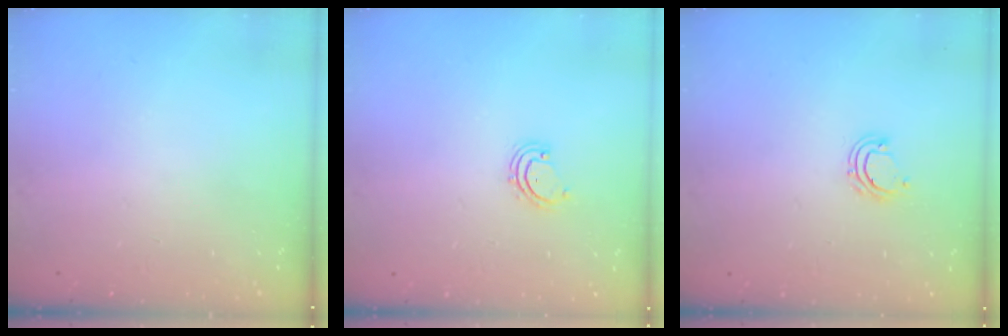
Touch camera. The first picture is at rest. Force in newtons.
{"total": 2.6, "press": 2.6, "slide": 0.3}
{"total": 4.7, "press": 4.6, "slide": 0.3}